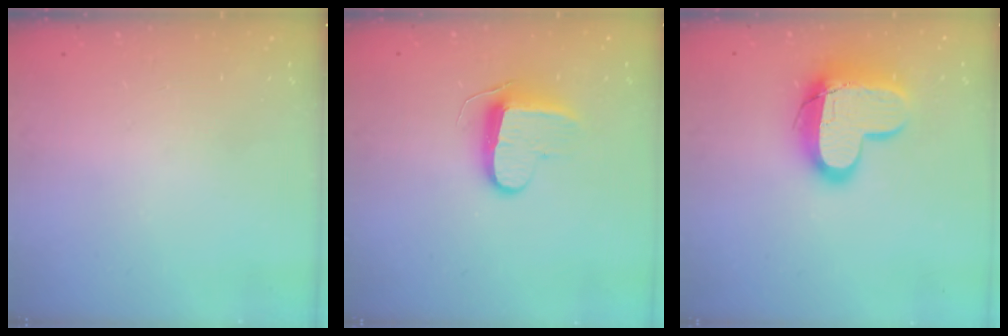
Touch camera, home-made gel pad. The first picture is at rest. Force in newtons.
{"total": 9.7, "press": 9.7, "slide": 0.4}
{"total": 15.2, "press": 15.2, "slide": 1.3}